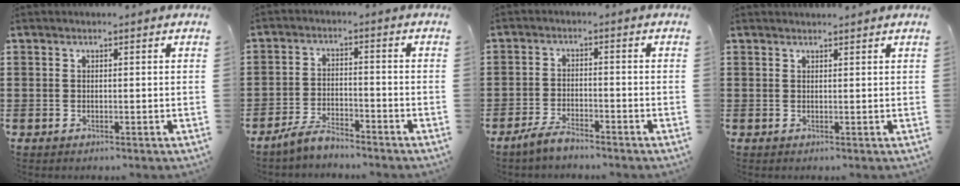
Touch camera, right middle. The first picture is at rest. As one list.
[{"total": 4.0, "force": [-3.8, 0.6, 1.2], "torque": [-0.034, 0.004, -0.079]}, {"total": 3.0, "force": [-2.7, 0.5, 1.3], "torque": [-0.036, 0.004, -0.057]}, {"total": 1.0, "force": [0.9, -0.2, 0.0], "torque": [-0.001, -0.002, 0.018]}]